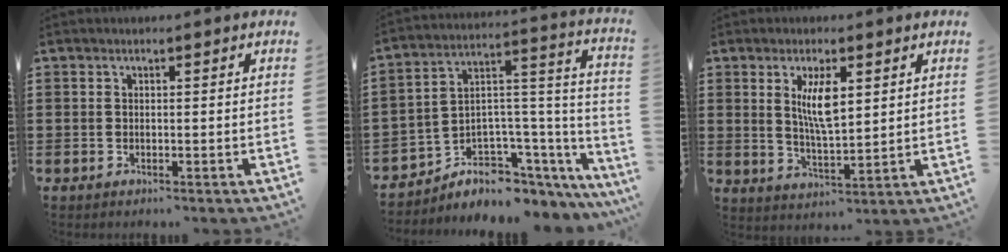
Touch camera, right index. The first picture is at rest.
{"total": 5.0, "force": [-3.4, 3.4, 1.2], "torque": [-0.030, -0.021, -0.059]}
{"total": 6.4, "force": [2.0, 2.0, 5.7], "torque": [-0.109, 0.001, 0.033]}